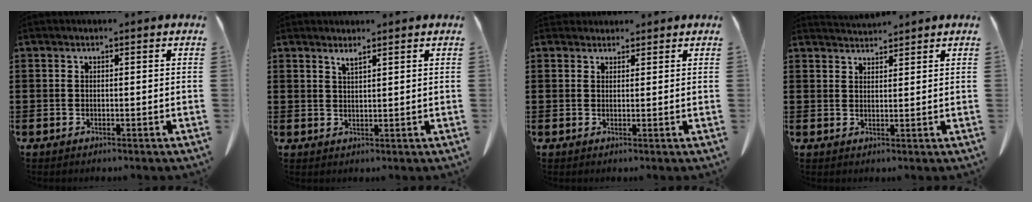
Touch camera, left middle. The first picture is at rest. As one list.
[{"total": 1.5, "force": [1.4, -0.1, 0.7], "torque": [-0.016, -0.001, 0.026]}, {"total": 1.6, "force": [1.5, 0.6, 0.1], "torque": [-0.005, 0.004, 0.030]}, {"total": 2.4, "force": [2.4, 0.0, 0.1], "torque": [-0.008, -0.006, 0.046]}]